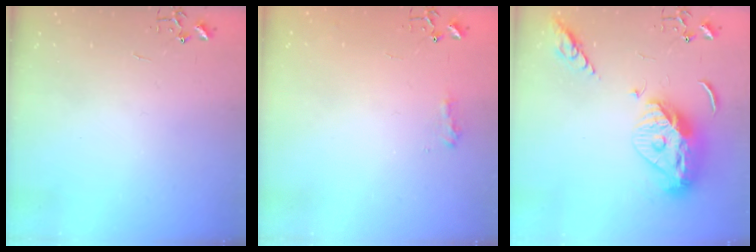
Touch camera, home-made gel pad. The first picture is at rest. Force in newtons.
{"total": 7.8, "press": 7.8, "slide": 0.3}
{"total": 15.9, "press": 15.8, "slide": 1.5}